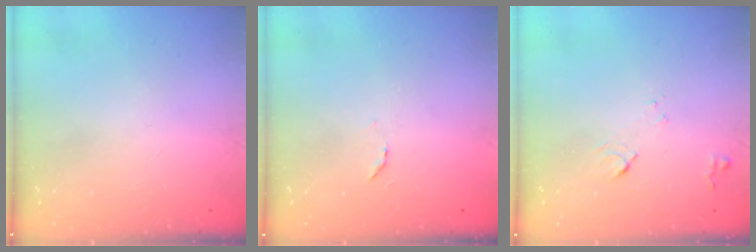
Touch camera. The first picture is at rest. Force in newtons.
{"total": 5.9, "press": 5.9, "slide": 0.4}
{"total": 8.0, "press": 7.9, "slide": 0.8}